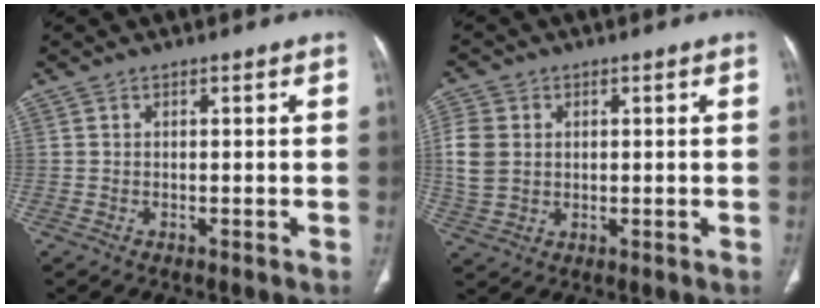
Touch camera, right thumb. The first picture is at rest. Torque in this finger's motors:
{"motor_torque": [0.05, 0.09, 0.19, 0.40, 0.05]}